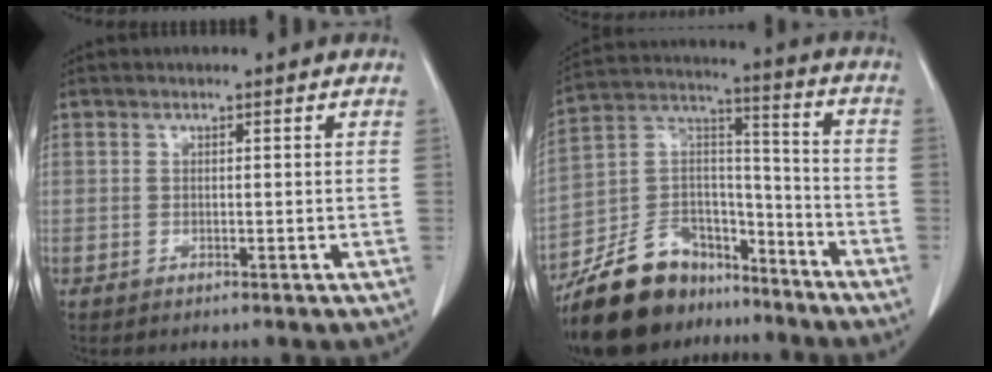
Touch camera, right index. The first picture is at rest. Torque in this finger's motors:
{"motor_torque": [-0.21, -0.35, -0.52, -0.21]}